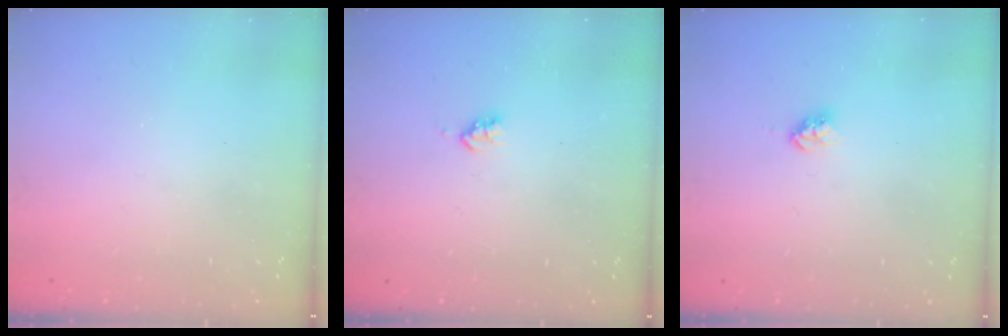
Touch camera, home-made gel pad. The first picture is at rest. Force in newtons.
{"total": 2.2, "press": 2.1, "slide": 0.4}
{"total": 3.3, "press": 3.2, "slide": 0.5}